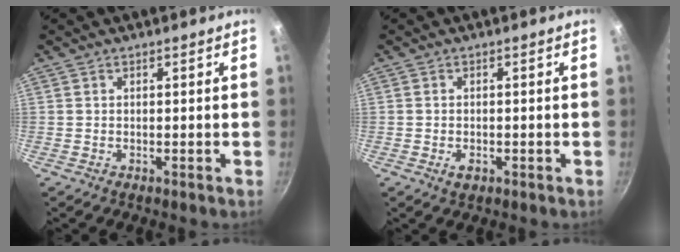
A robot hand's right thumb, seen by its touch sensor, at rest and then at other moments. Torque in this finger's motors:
{"motor_torque": [-0.72, -0.19, 0.05, -0.01, 0.05]}